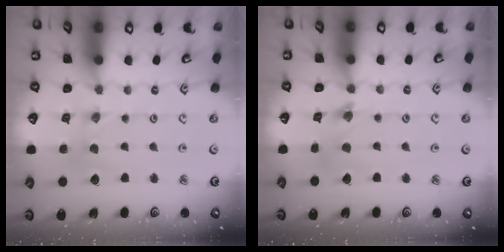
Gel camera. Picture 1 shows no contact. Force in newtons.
{"total": 2.5, "press": 2.4, "slide": 0.4}